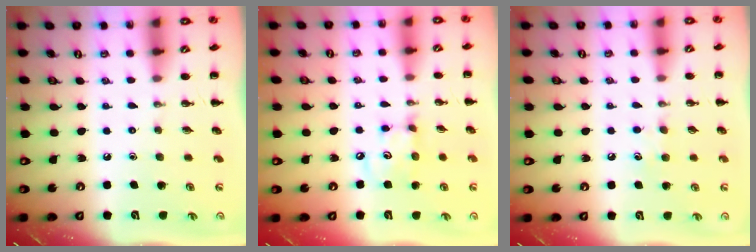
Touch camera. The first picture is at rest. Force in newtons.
{"total": 5.7, "press": 5.7, "slide": 0.5}
{"total": 5.6, "press": 5.5, "slide": 1.4}